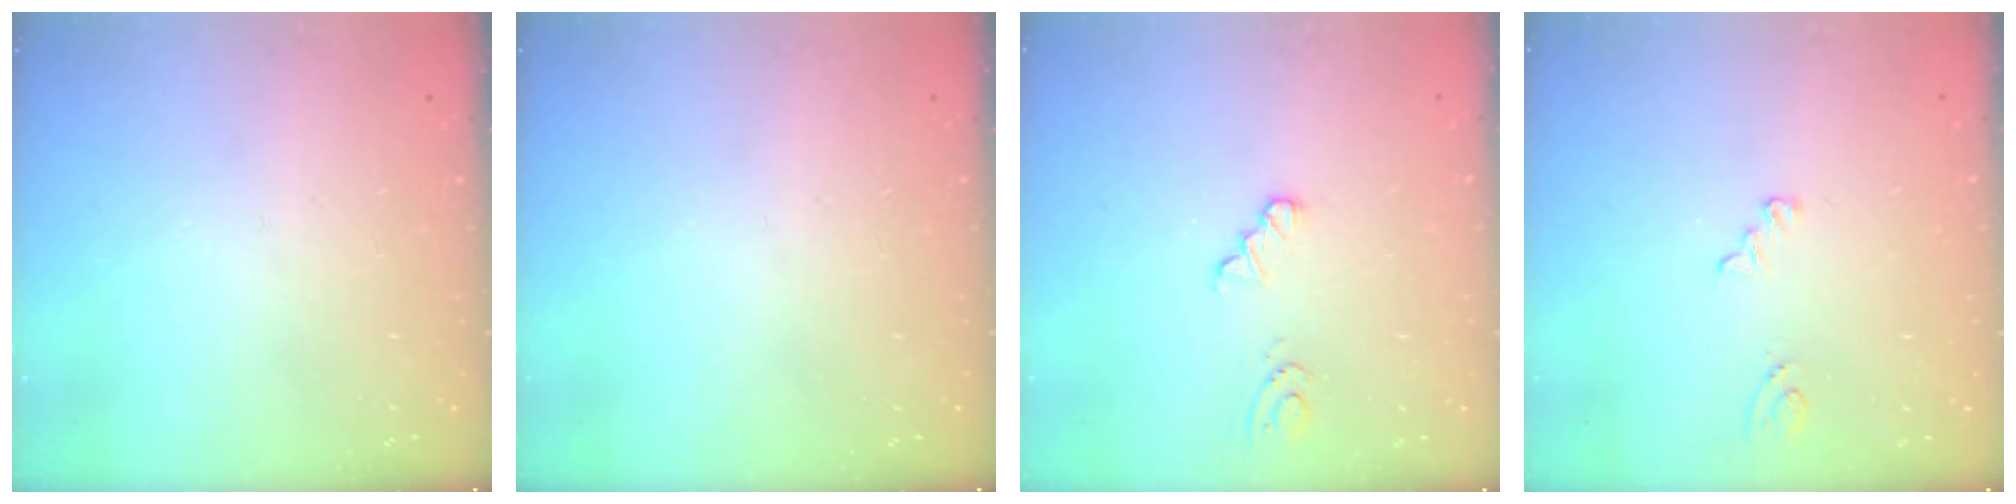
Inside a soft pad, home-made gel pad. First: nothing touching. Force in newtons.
{"total": 0.0}
{"total": 1.1, "press": 1.1, "slide": 0.2}
{"total": 3.7, "press": 3.7, "slide": 0.5}